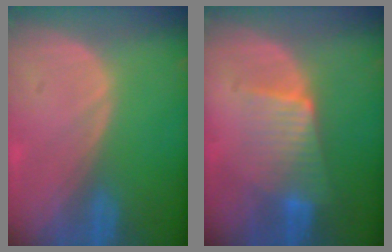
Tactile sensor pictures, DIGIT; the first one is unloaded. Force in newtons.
{"total": 6.2, "press": 5.9, "slide": 1.8}